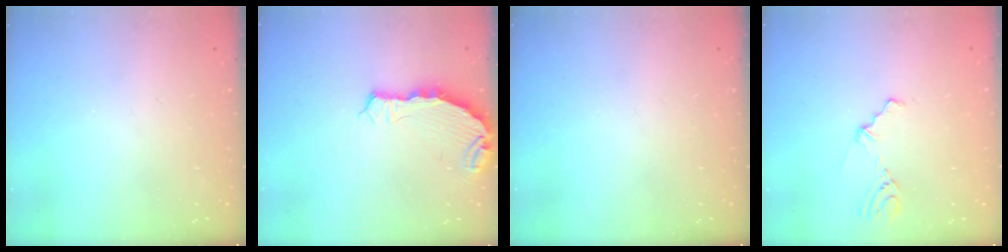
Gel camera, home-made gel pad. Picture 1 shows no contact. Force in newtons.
{"total": 7.1, "press": 6.2, "slide": 3.6}
{"total": 0.0}
{"total": 2.9, "press": 2.8, "slide": 0.8}